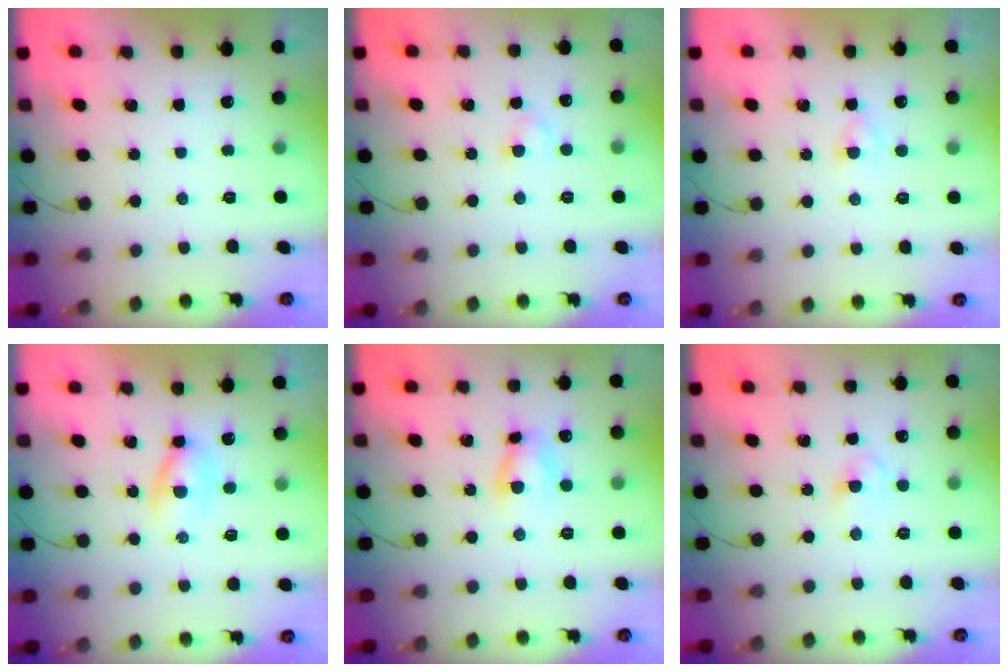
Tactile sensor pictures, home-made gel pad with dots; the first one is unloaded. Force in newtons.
{"total": 2.7, "press": 2.4, "slide": 1.2}
{"total": 1.9, "press": 1.7, "slide": 0.9}
{"total": 3.6, "press": 3.5, "slide": 1.1}
{"total": 5.0, "press": 5.0, "slide": 0.6}
{"total": 3.7, "press": 3.5, "slide": 1.3}